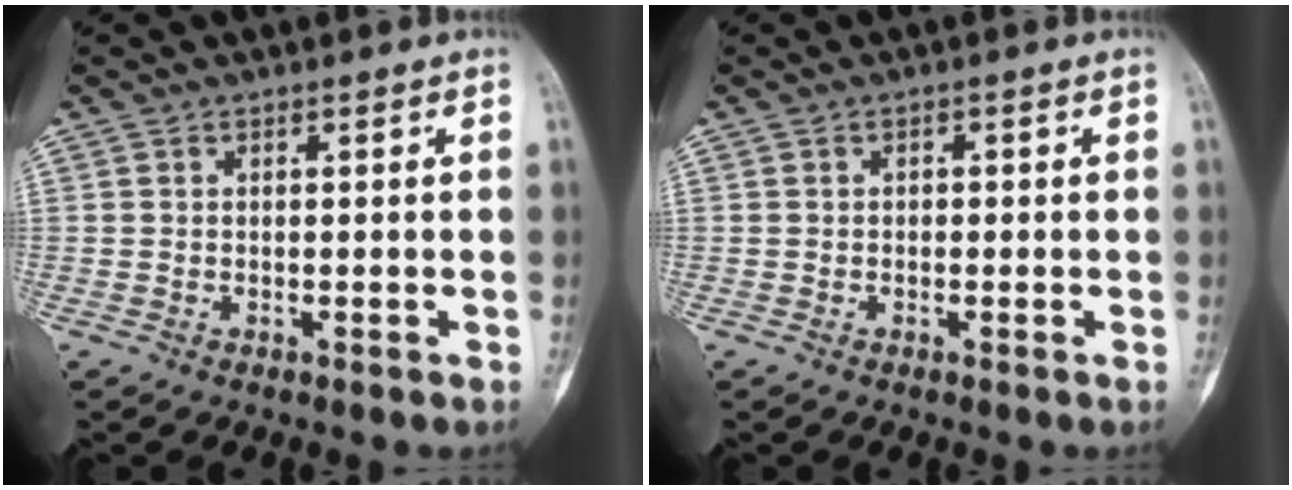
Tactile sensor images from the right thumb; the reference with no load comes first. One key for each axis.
{"total": 0.6, "fx": -0.1, "fy": 0.5, "fz": 0.3, "tx": 0.005, "ty": 0.002, "tz": -0.007}